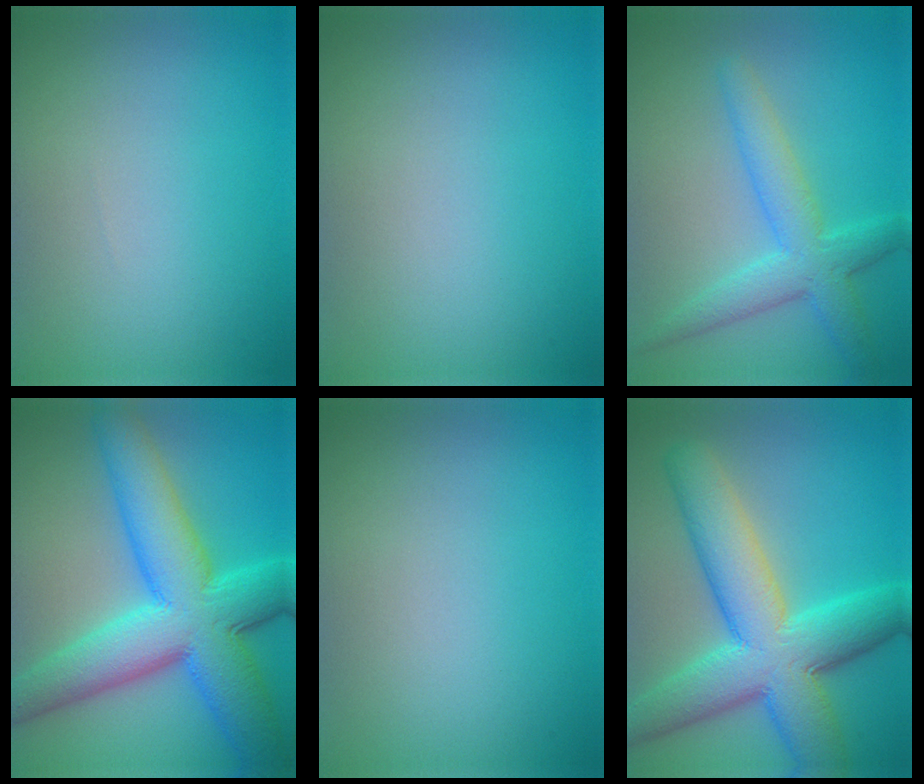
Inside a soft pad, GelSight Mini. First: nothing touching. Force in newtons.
{"total": 0.0}
{"total": 4.6, "press": 4.6, "slide": 0.2}
{"total": 12.0, "press": 12.0, "slide": 0.4}
{"total": 0.0}
{"total": 10.6, "press": 10.6, "slide": 0.4}